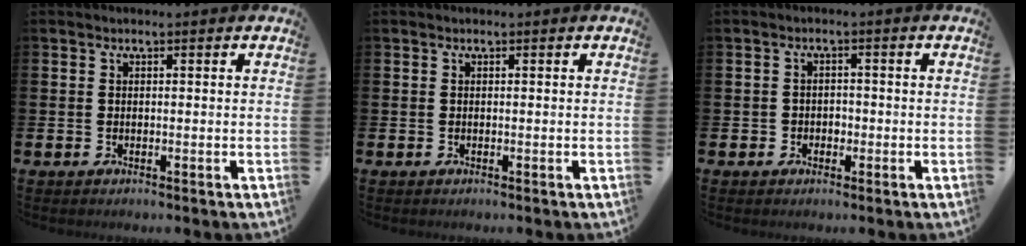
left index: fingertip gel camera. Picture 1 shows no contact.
{"total": 0.0}
{"total": 1.6, "force": [-0.6, 1.5, 0.3], "torque": [-0.002, 0.000, -0.018]}